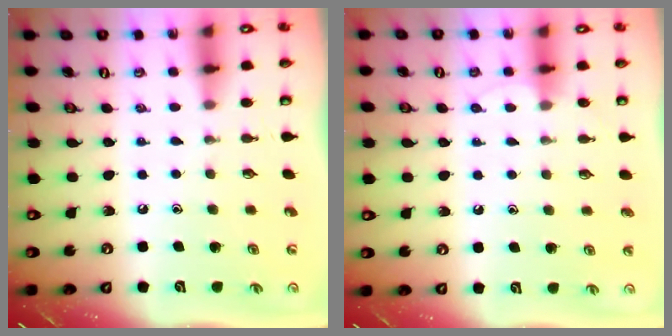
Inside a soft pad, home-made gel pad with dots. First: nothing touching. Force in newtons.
{"total": 4.5, "press": 4.4, "slide": 0.4}